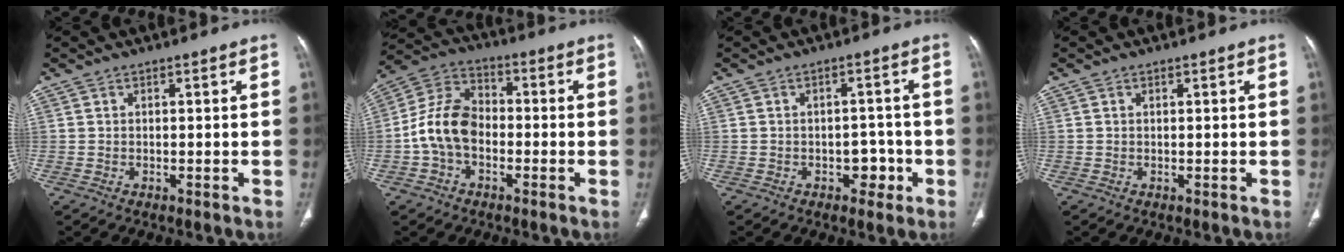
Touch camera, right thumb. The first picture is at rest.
{"total": 10.8, "force": [-2.2, 7.6, 7.4], "torque": [-0.132, 0.037, -0.054]}
{"total": 4.0, "force": [-1.6, 2.9, 2.2], "torque": [-0.005, 0.018, -0.021]}
{"total": 0.0}